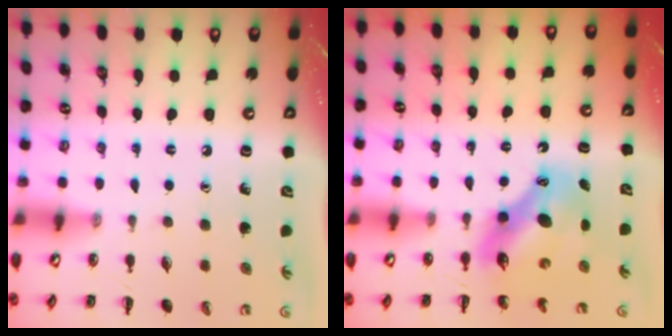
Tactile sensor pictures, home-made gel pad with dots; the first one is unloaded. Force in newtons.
{"total": 9.1, "press": 8.9, "slide": 2.0}